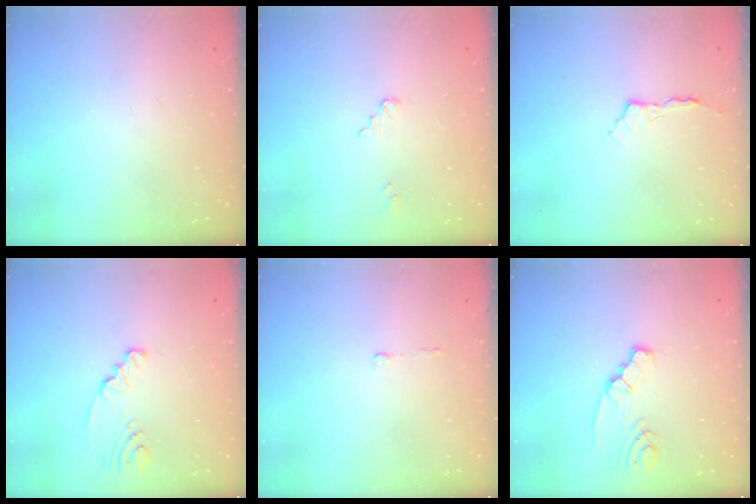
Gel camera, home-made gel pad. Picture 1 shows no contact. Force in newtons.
{"total": 2.5, "press": 2.5, "slide": 0.1}
{"total": 3.5, "press": 3.5, "slide": 0.5}
{"total": 2.4, "press": 2.4, "slide": 0.2}
{"total": 2.6, "press": 2.5, "slide": 0.5}
{"total": 2.7, "press": 2.7, "slide": 0.4}